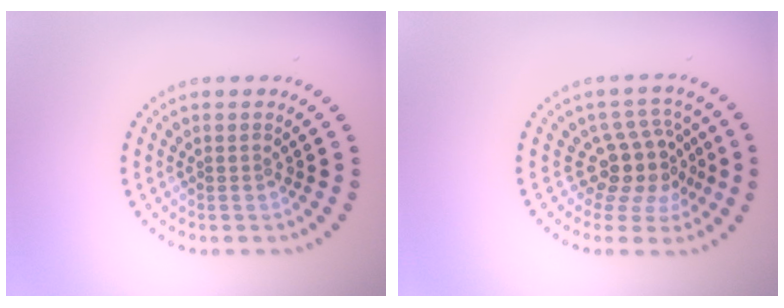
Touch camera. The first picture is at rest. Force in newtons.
{"total": 4.1, "press": 3.0, "slide": 2.8}